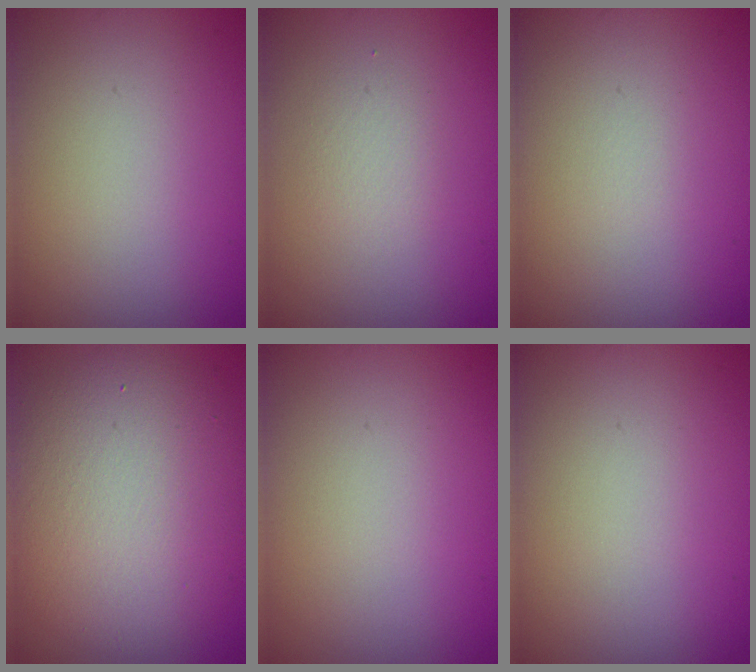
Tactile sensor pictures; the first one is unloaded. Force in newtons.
{"total": 1.2, "press": 1.2, "slide": 0.0}
{"total": 0.0}
{"total": 9.4, "press": 9.3, "slide": 0.6}
{"total": 0.0}
{"total": 0.0}